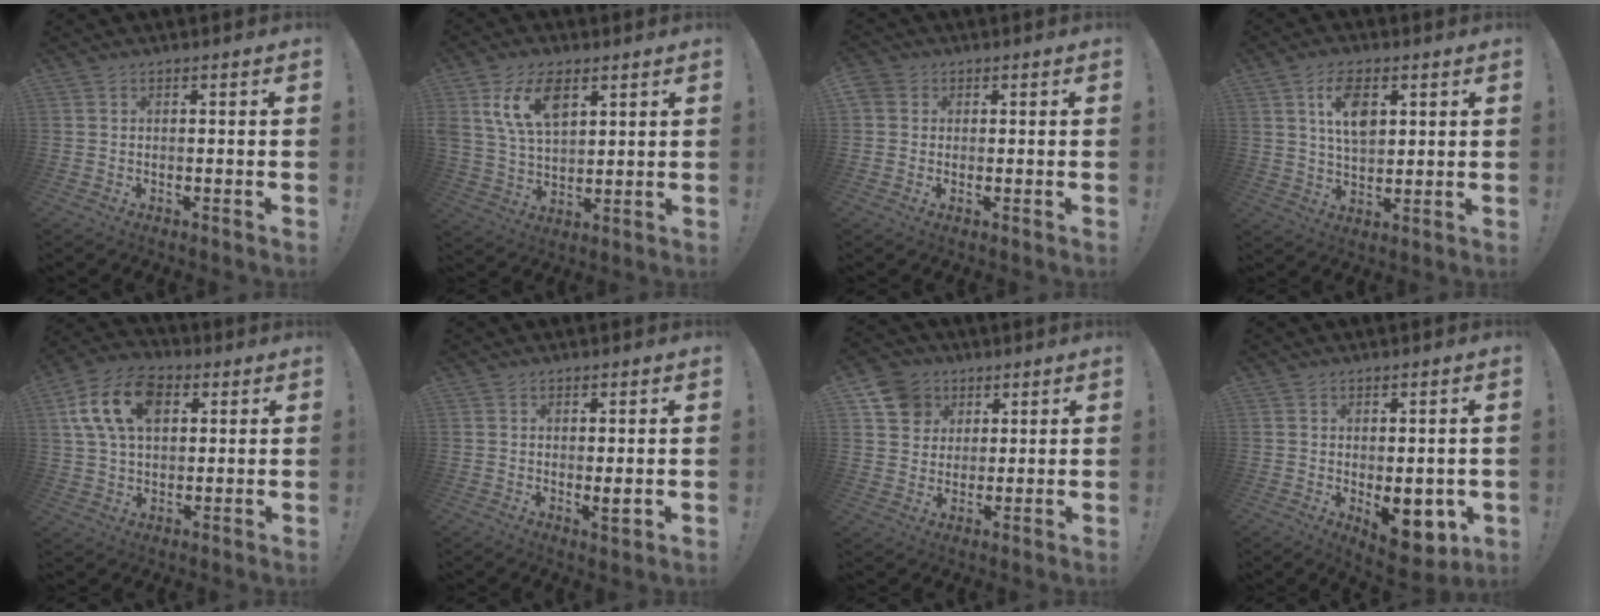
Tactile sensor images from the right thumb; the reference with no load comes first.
{"total": 12.8, "force": [6.3, 7.4, 8.4], "torque": [-0.168, -0.012, 0.117]}
{"total": 3.2, "force": [0.8, 2.8, 1.2], "torque": [-0.017, 0.000, 0.016]}
{"total": 10.1, "force": [3.7, 5.7, 7.4], "torque": [-0.121, 0.003, 0.068]}
{"total": 16.4, "force": [5.6, 10.8, 11.0], "torque": [-0.197, -0.003, 0.106]}
{"total": 3.0, "force": [0.4, 0.7, 2.9], "torque": [-0.031, -0.010, 0.004]}
{"total": 10.0, "force": [4.8, 8.4, 2.7], "torque": [-0.038, -0.025, 0.098]}
{"total": 9.6, "force": [-2.2, 5.4, 7.6], "torque": [-0.084, 0.007, -0.025]}